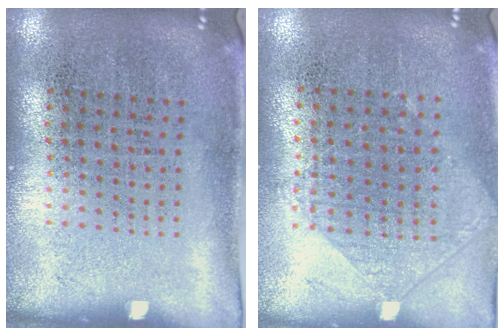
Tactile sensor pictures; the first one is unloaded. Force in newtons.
{"total": 1.0, "press": 0.9, "slide": 0.4}